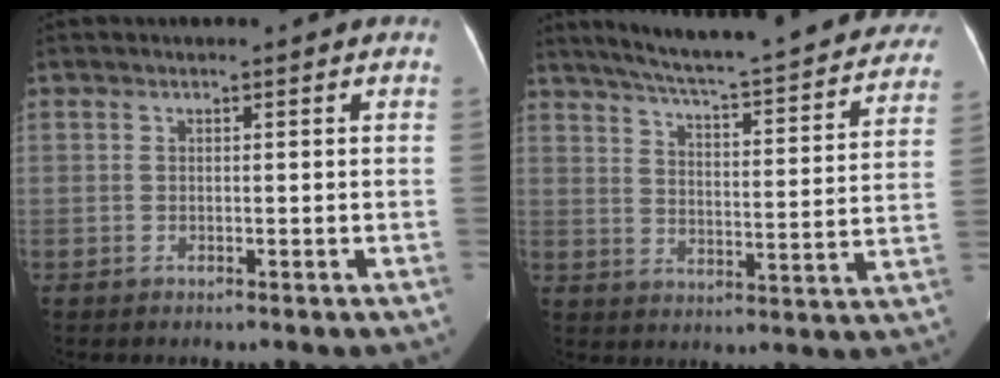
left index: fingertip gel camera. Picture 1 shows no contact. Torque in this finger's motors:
{"motor_torque": [0.69, -1.44, 0.12, 0.07]}